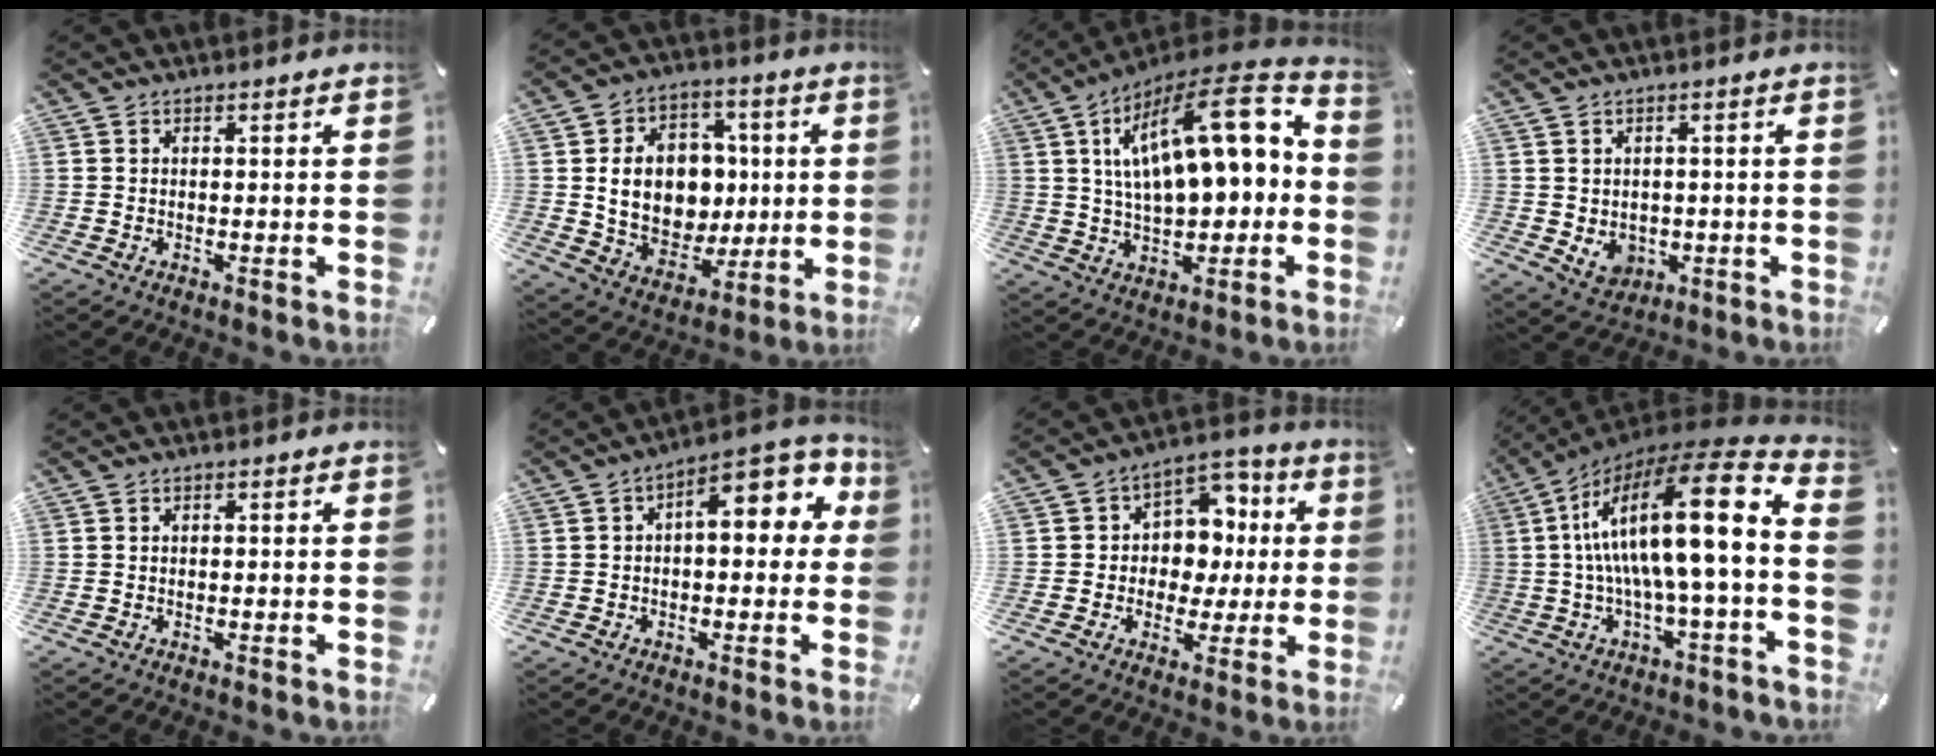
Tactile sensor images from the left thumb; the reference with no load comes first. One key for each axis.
{"total": 15.2, "fx": 1.8, "fy": 12.9, "fz": 7.9, "tx": -0.131, "ty": -0.003, "tz": 0.045}
{"total": 20.2, "fx": 5.8, "fy": 9.5, "fz": 16.9, "tx": -0.264, "ty": -0.024, "tz": 0.092}
{"total": 4.8, "fx": -0.3, "fy": 4.4, "fz": 1.8, "tx": -0.027, "ty": 0.000, "tz": -0.003}
{"total": 0.0}
{"total": 11.2, "fx": 3.1, "fy": 5.4, "fz": 9.4, "tx": -0.130, "ty": -0.018, "tz": 0.048}
{"total": 9.8, "fx": 0.5, "fy": 9.2, "fz": 3.3, "tx": -0.042, "ty": 0.000, "tz": 0.014}
{"total": 21.6, "fx": 3.0, "fy": 4.7, "fz": 20.8, "tx": -0.361, "ty": -0.038, "tz": 0.038}